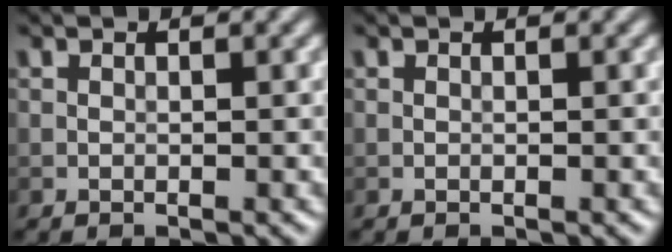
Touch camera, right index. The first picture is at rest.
{"total": 0.0}